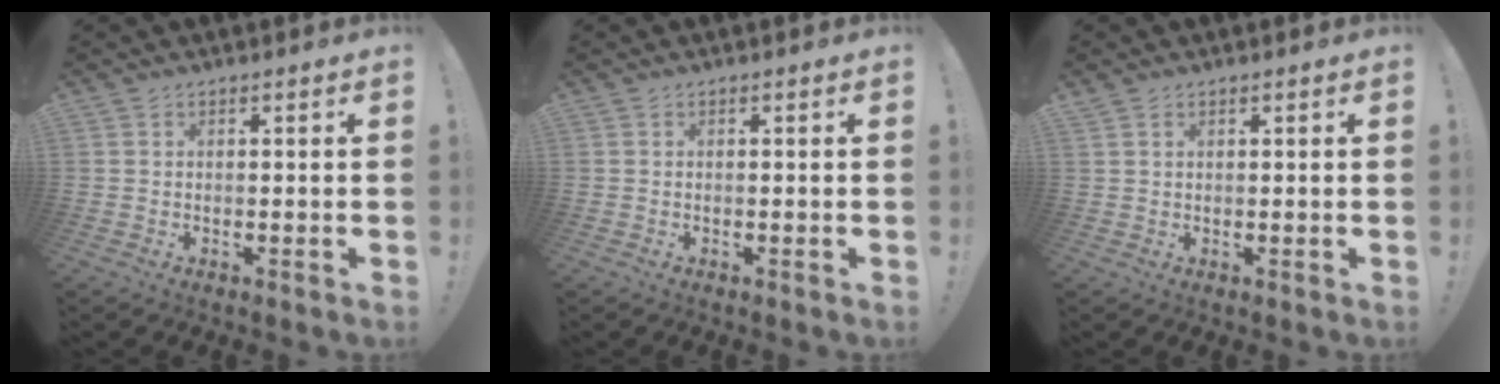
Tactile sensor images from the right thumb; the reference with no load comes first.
{"total": 0.0}
{"total": 1.2, "force": [0.9, 0.6, 0.5], "torque": [-0.003, -0.003, 0.016]}